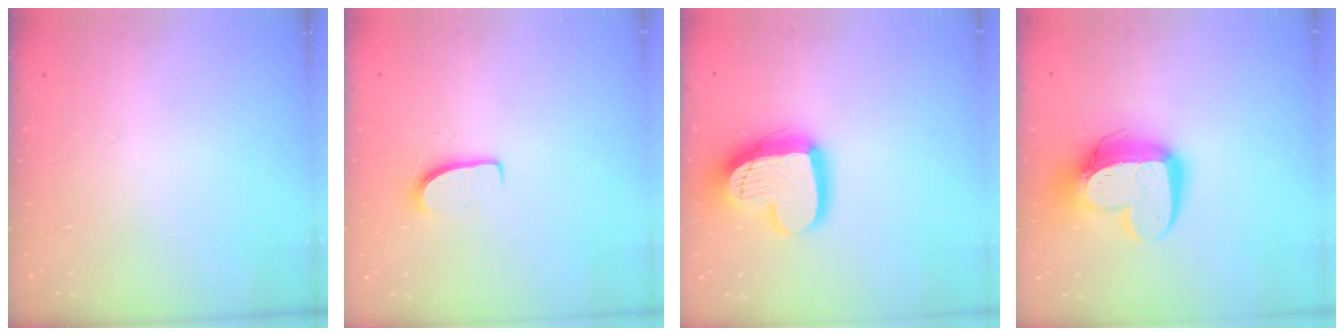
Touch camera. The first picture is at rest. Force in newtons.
{"total": 6.7, "press": 6.7, "slide": 0.5}
{"total": 17.4, "press": 17.4, "slide": 1.4}
{"total": 14.9, "press": 14.9, "slide": 1.4}